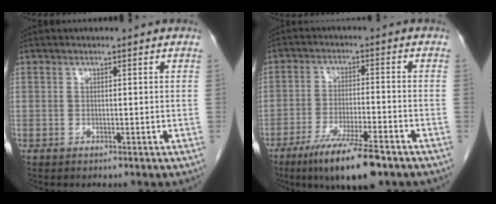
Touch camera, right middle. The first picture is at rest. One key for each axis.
{"total": 10.9, "fx": -7.4, "fy": 1.3, "fz": 7.8, "tx": -0.139, "ty": -0.026, "tz": -0.124}